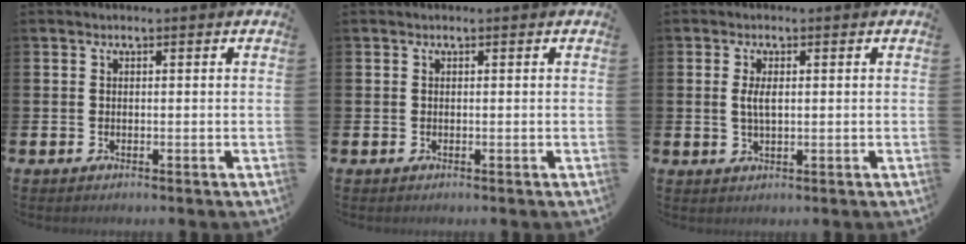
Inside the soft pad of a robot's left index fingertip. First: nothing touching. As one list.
[{"total": 0.0}, {"total": 2.7, "force": [0.5, 1.1, 2.5], "torque": [-0.047, 0.005, 0.006]}]